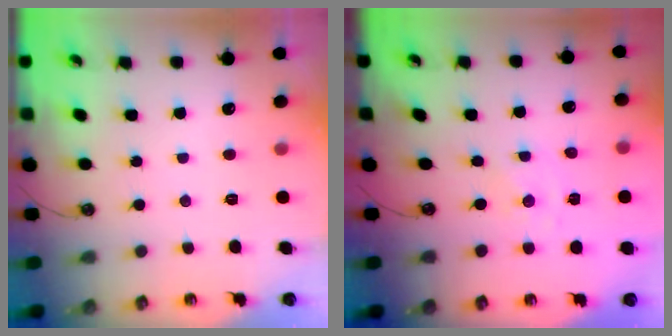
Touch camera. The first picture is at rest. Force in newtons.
{"total": 0.0}